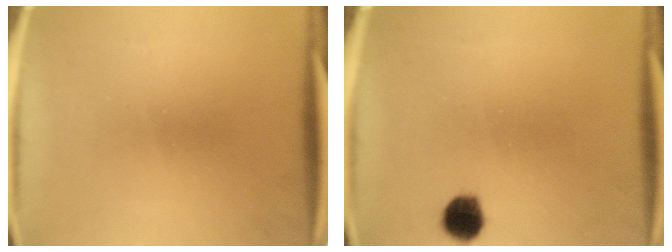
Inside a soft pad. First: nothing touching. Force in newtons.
{"total": 5.1}